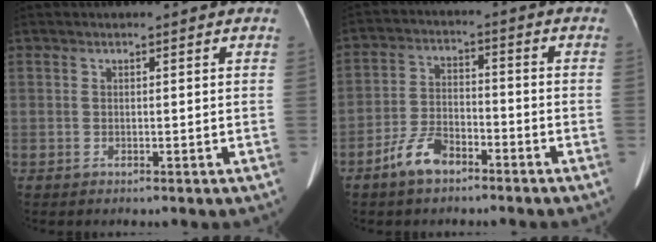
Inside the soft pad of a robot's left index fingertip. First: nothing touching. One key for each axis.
{"total": 6.6, "fx": -4.6, "fy": 2.9, "fz": 3.8, "tx": -0.085, "ty": 0.004, "tz": -0.087}